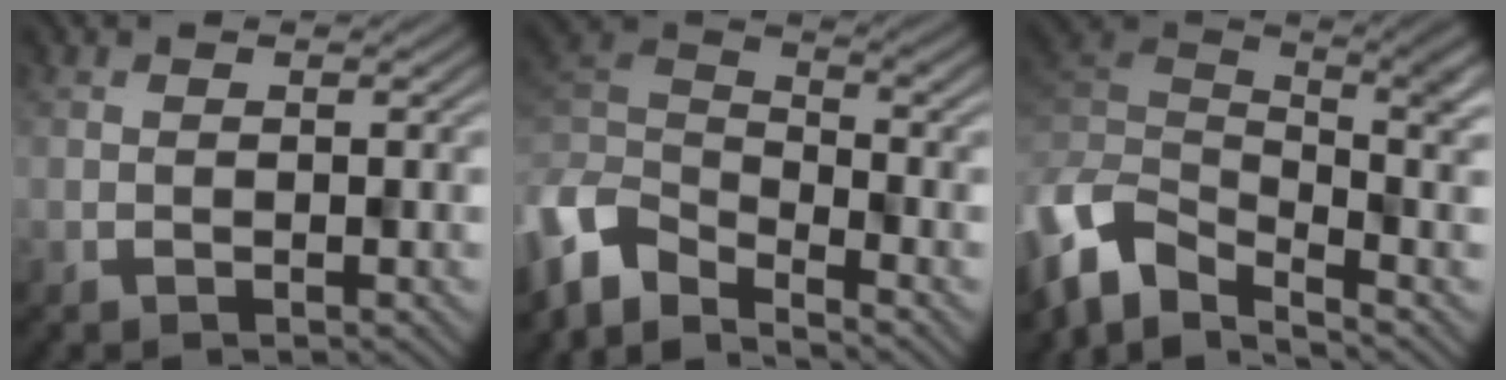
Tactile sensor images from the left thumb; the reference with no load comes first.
{"total": 6.2, "force": [-5.1, 2.4, 2.6], "torque": [-0.062, -0.009, -0.114]}
{"total": 8.1, "force": [-4.3, 3.9, 5.6], "torque": [-0.109, -0.007, -0.101]}